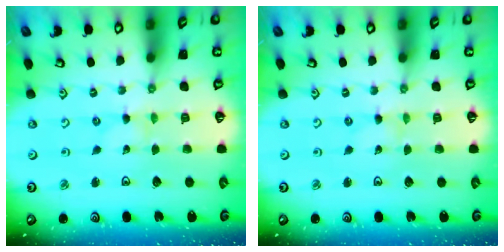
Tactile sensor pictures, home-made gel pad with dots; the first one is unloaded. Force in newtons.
{"total": 0.0}